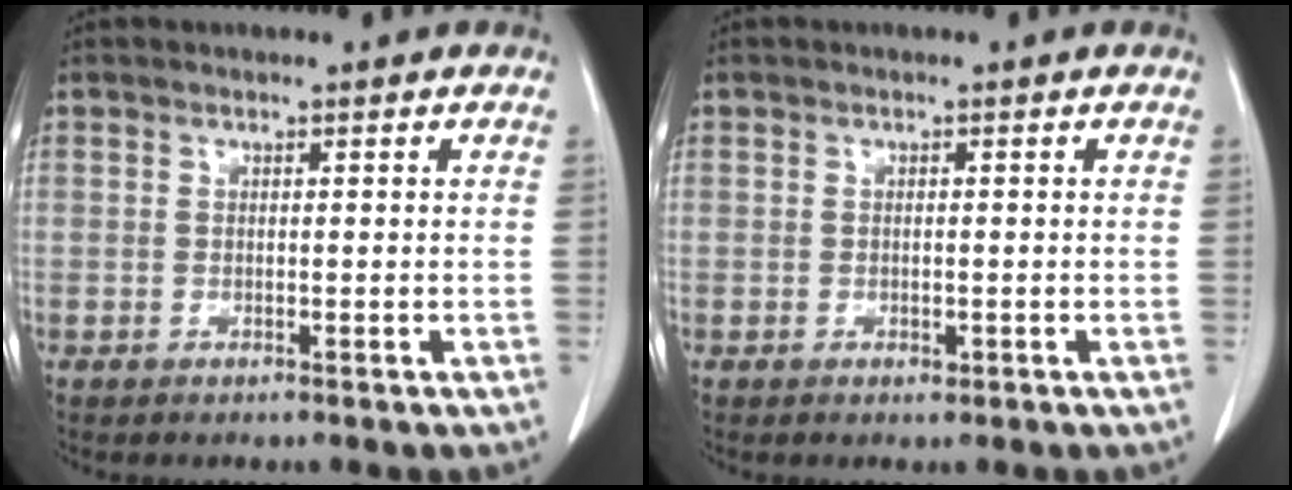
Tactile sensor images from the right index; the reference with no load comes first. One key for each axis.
{"total": 0.9, "fx": -0.2, "fy": 0.4, "fz": 0.8, "tx": -0.012, "ty": 0.000, "tz": 0.001}